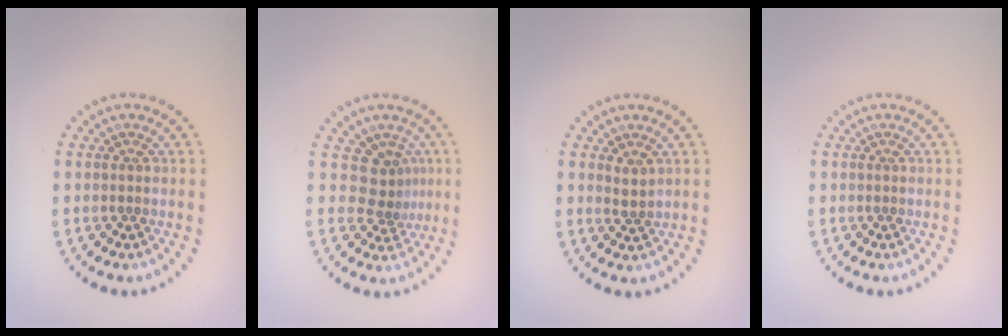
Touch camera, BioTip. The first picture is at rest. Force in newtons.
{"total": 2.8, "press": 1.8, "slide": 2.2}
{"total": 1.4, "press": 1.1, "slide": 0.8}
{"total": 0.0}